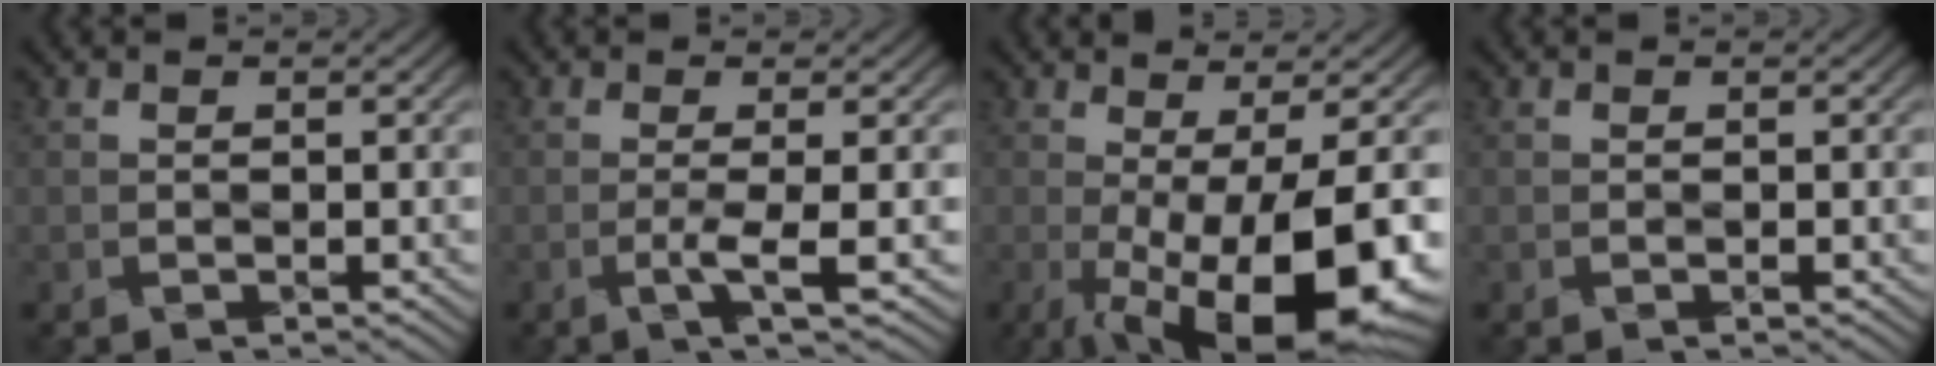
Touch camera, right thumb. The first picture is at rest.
{"total": 2.6, "force": [-1.0, -0.3, 2.4], "torque": [-0.041, 0.004, -0.028]}
{"total": 14.4, "force": [-4.4, 4.2, 13.0], "torque": [-0.206, -0.018, -0.060]}
{"total": 0.0}